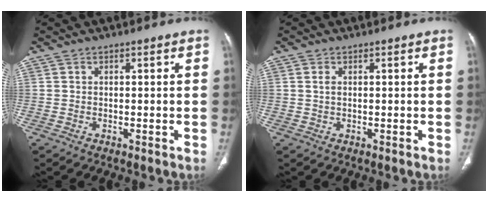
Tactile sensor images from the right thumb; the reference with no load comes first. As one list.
[{"total": 1.4, "force": [0.4, 0.8, 1.1], "torque": [-0.024, 0.001, 0.010]}]